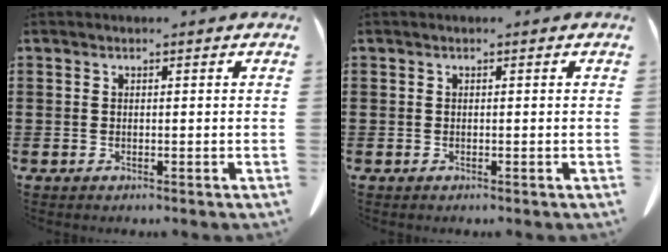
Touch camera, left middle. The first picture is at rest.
{"total": 0.0}